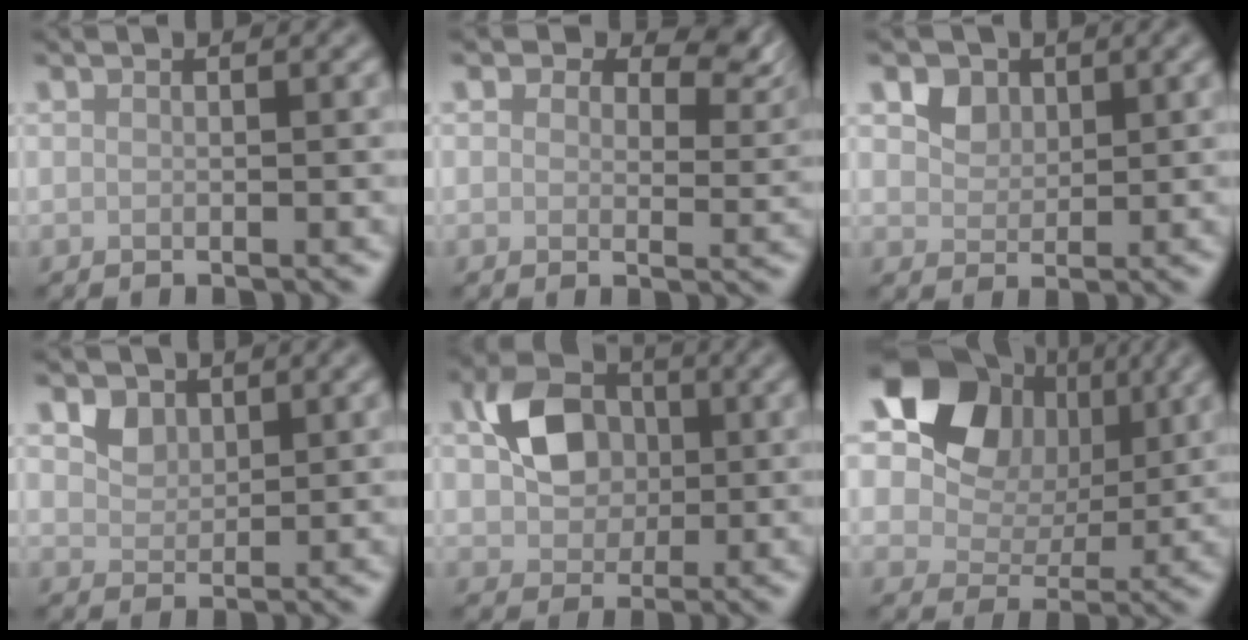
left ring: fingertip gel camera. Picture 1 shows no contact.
{"total": 6.6, "force": [3.9, 3.8, 3.9], "torque": [-0.053, -0.005, 0.050]}
{"total": 2.4, "force": [1.3, 1.8, 0.9], "torque": [-0.023, -0.011, 0.030]}
{"total": 1.9, "force": [1.2, 1.3, 0.7], "torque": [-0.017, -0.002, 0.024]}
{"total": 5.5, "force": [0.6, 4.3, 3.3], "torque": [-0.059, 0.005, 0.008]}
{"total": 11.4, "force": [4.5, 8.3, 6.5], "torque": [-0.111, 0.005, 0.071]}